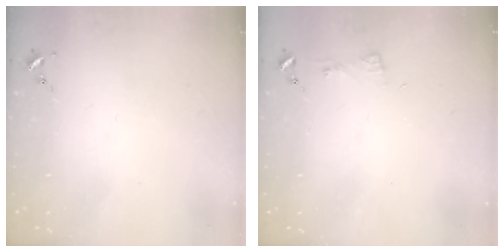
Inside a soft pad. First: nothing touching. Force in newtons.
{"total": 3.8, "press": 3.8, "slide": 0.5}